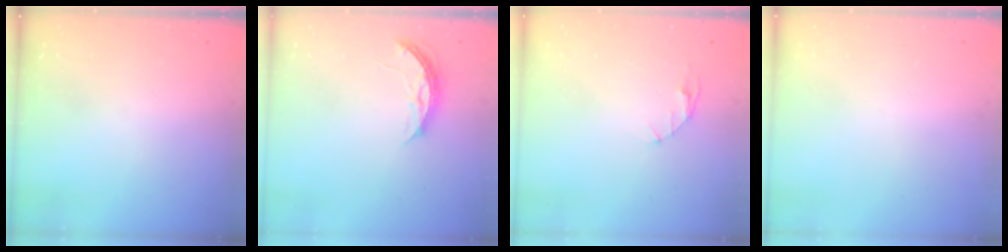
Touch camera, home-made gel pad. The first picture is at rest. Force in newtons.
{"total": 5.8, "press": 5.7, "slide": 0.5}
{"total": 2.9, "press": 2.9, "slide": 0.4}
{"total": 0.0}